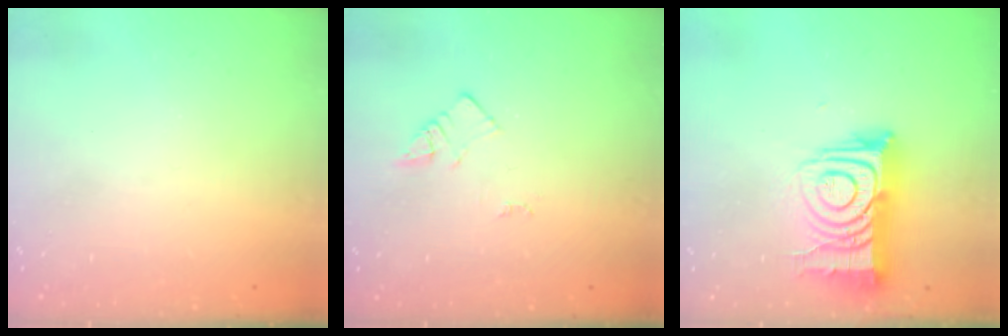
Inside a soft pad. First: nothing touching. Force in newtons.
{"total": 2.1, "press": 2.1, "slide": 0.3}
{"total": 14.2, "press": 14.2, "slide": 1.2}